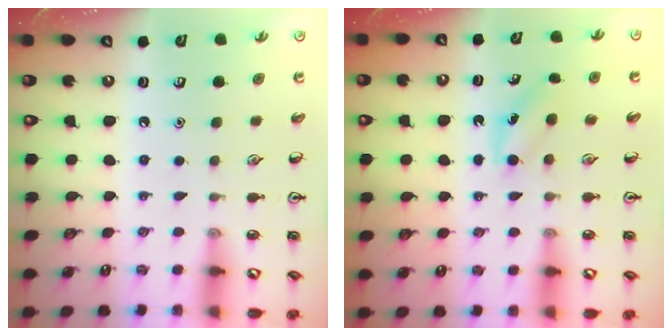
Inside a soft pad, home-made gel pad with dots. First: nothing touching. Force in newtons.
{"total": 4.1, "press": 3.8, "slide": 1.6}